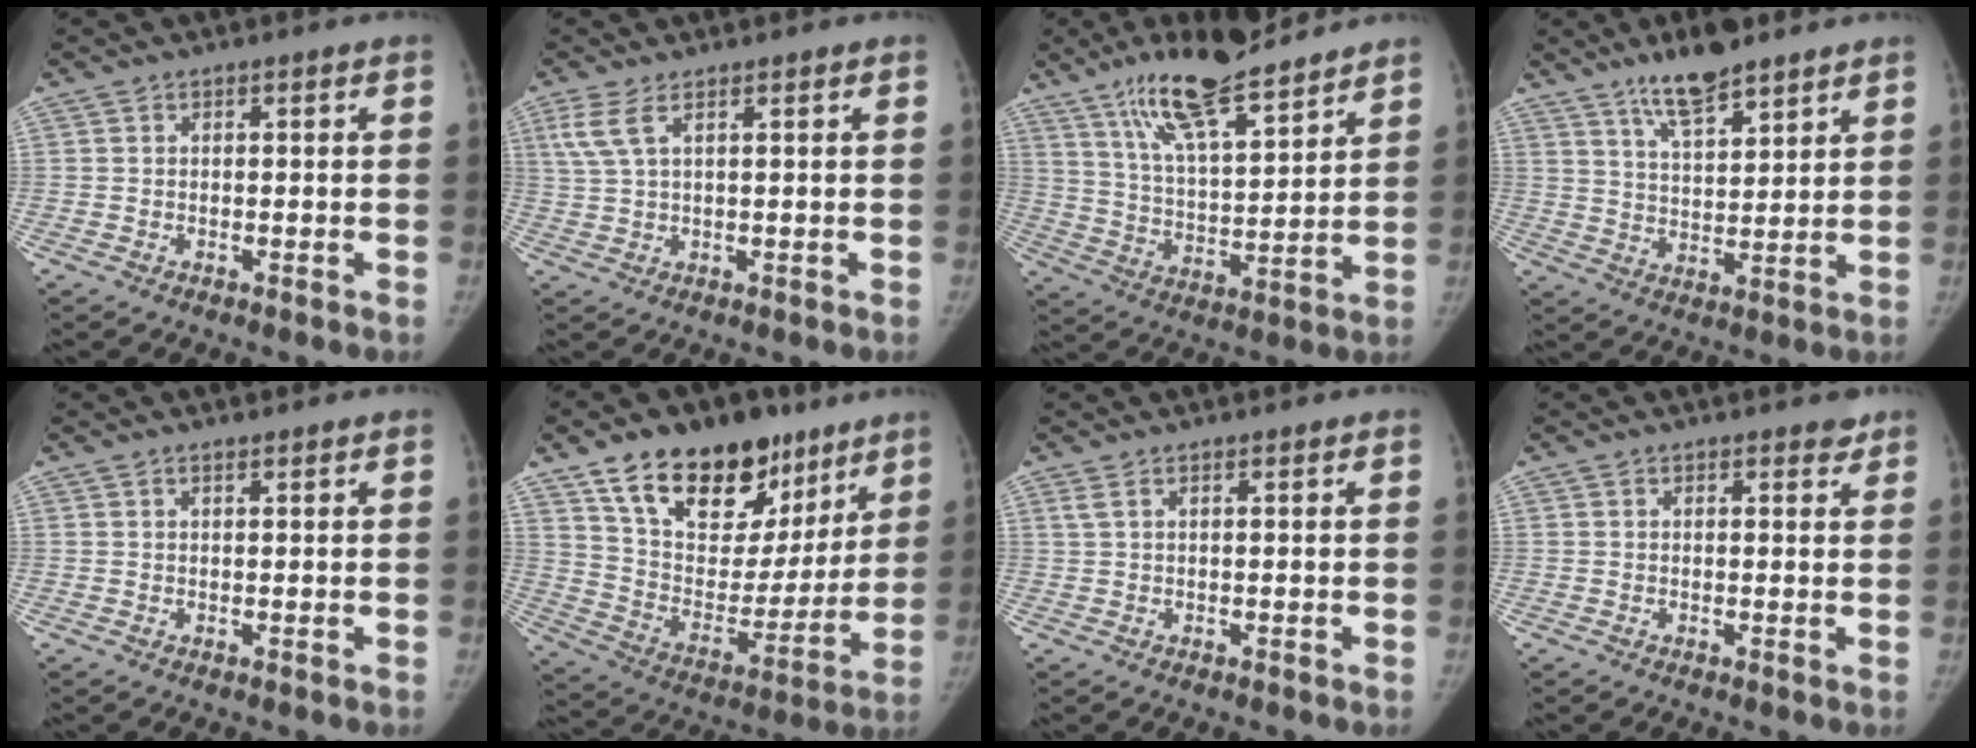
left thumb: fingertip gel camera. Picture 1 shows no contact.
{"total": 4.1, "force": [2.1, 1.2, 3.3], "torque": [-0.090, 0.004, 0.053]}
{"total": 16.9, "force": [12.6, 4.0, 10.5], "torque": [-0.163, -0.061, 0.225]}
{"total": 10.1, "force": [7.4, 2.7, 6.2], "torque": [-0.091, -0.043, 0.132]}
{"total": 0.7, "force": [0.6, 0.2, 0.3], "torque": [-0.007, -0.004, 0.011]}
{"total": 25.2, "force": [15.5, 14.6, 13.4], "torque": [-0.169, -0.040, 0.262]}
{"total": 1.3, "force": [0.8, 0.3, 1.0], "torque": [-0.028, 0.006, 0.020]}
{"total": 1.5, "force": [1.2, 0.8, 0.5], "torque": [0.008, -0.007, 0.011]}